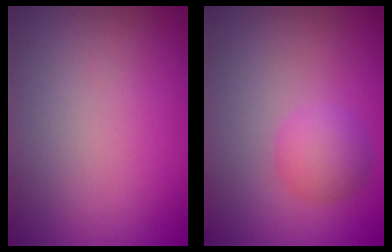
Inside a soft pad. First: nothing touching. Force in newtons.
{"total": 2.5, "press": 2.5, "slide": 0.1}